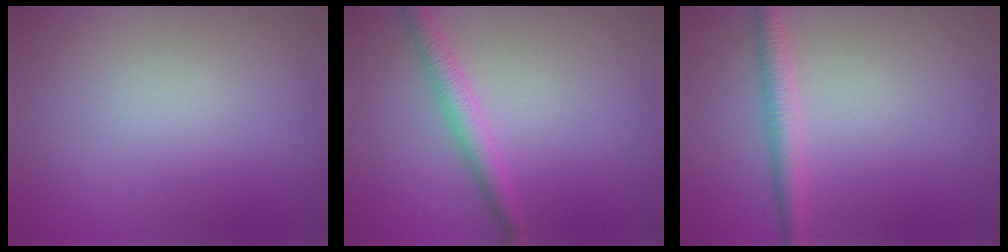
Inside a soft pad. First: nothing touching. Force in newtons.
{"total": 2.5, "press": 2.5, "slide": 0.0}
{"total": 2.4, "press": 2.4, "slide": 0.0}